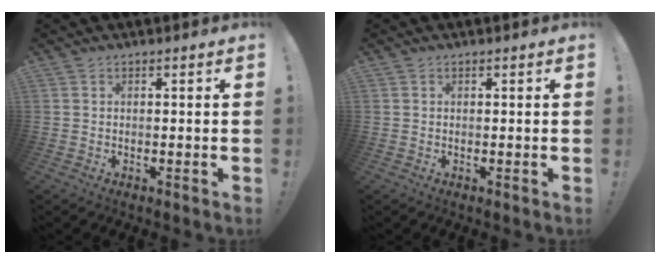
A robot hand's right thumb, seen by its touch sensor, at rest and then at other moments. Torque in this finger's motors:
{"motor_torque": [-0.08, -0.26, -0.21, 0.33, -0.03]}